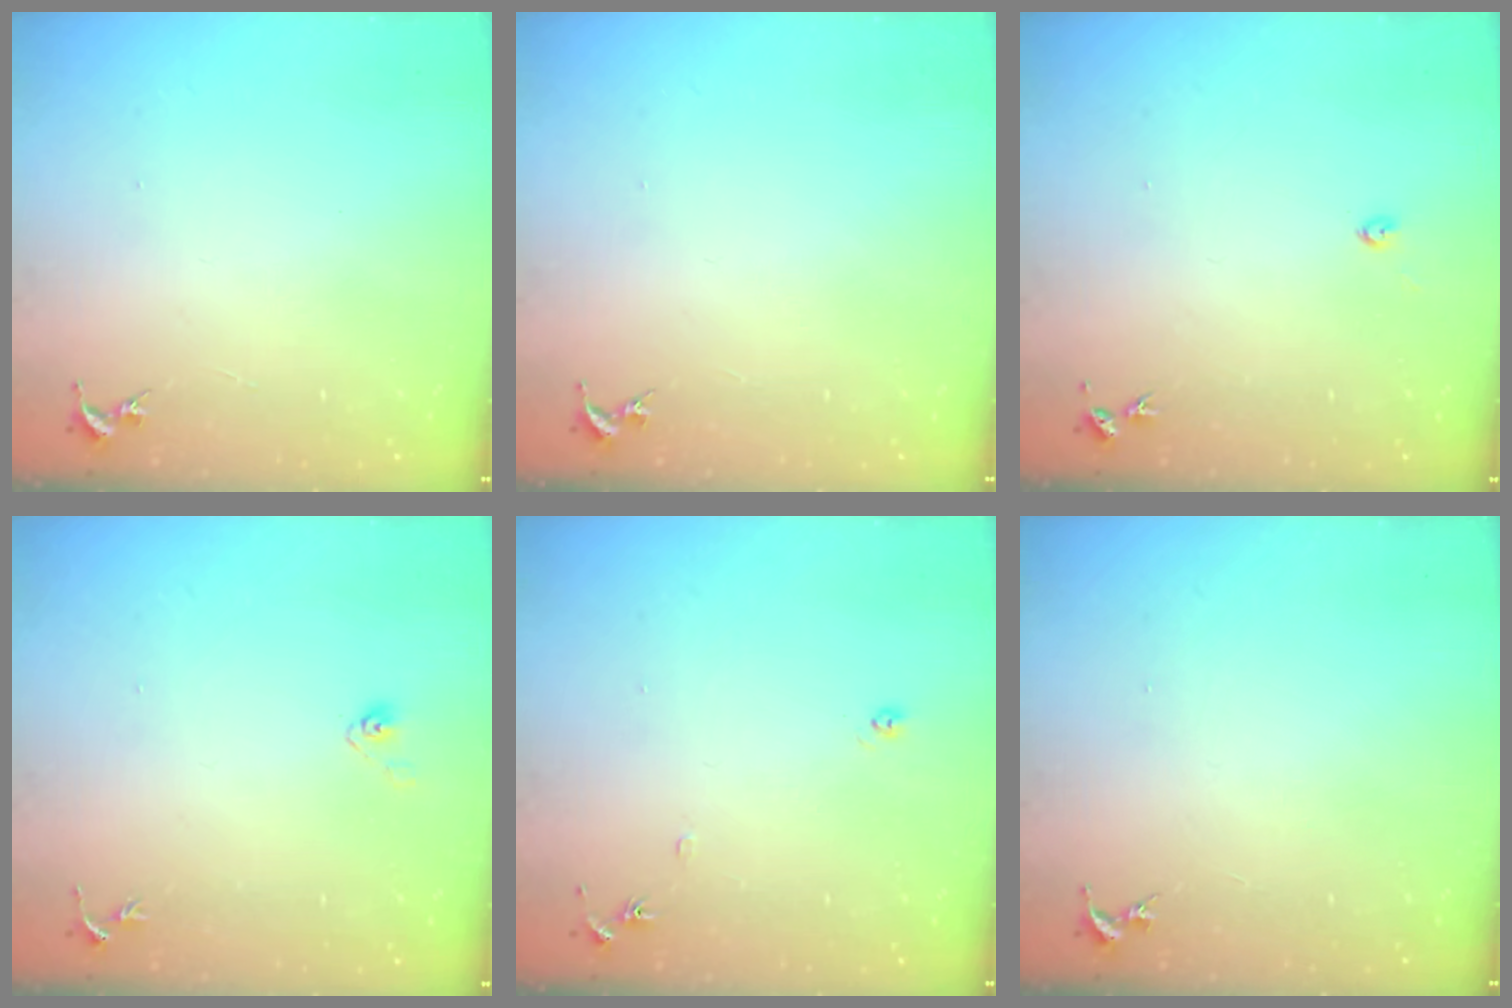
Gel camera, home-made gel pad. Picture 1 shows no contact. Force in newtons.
{"total": 0.0}
{"total": 2.2, "press": 2.2, "slide": 0.3}
{"total": 3.5, "press": 3.2, "slide": 1.5}
{"total": 5.8, "press": 5.8, "slide": 0.6}
{"total": 0.0}